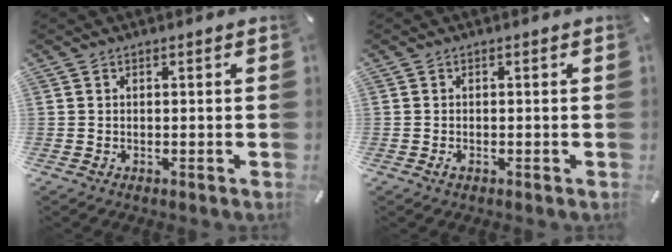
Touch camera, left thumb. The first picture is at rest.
{"total": 1.0, "force": [-0.4, 0.5, 0.7], "torque": [-0.013, -0.001, -0.008]}